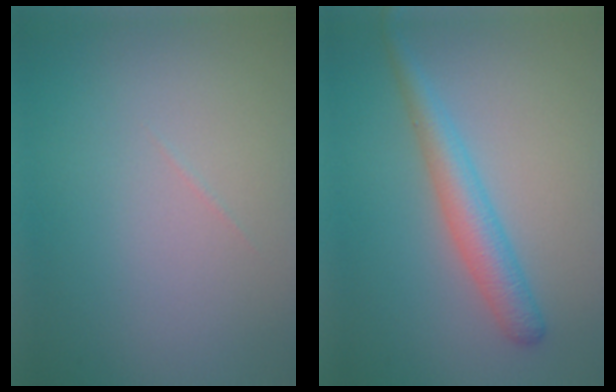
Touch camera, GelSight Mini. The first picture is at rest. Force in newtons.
{"total": 3.3, "press": 3.3, "slide": 0.1}